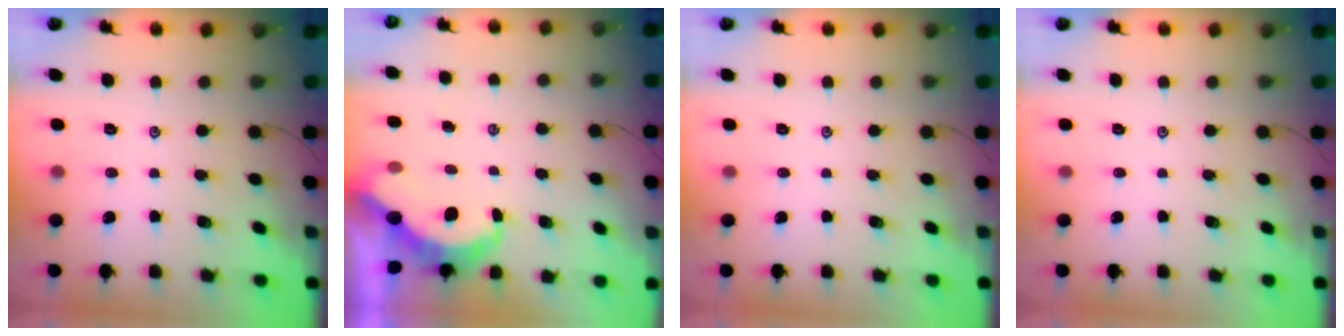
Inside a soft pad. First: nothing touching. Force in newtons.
{"total": 6.3, "press": 6.3, "slide": 0.8}
{"total": 0.0}
{"total": 0.0}